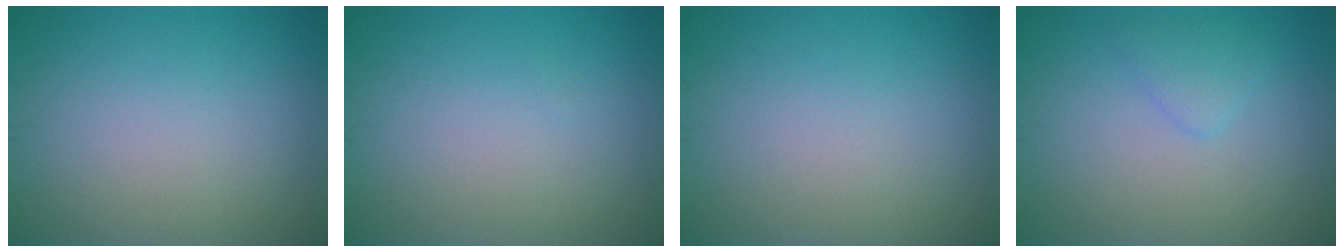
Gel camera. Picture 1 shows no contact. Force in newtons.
{"total": 0.0}
{"total": 0.0}
{"total": 1.6, "press": 1.6, "slide": 0.1}